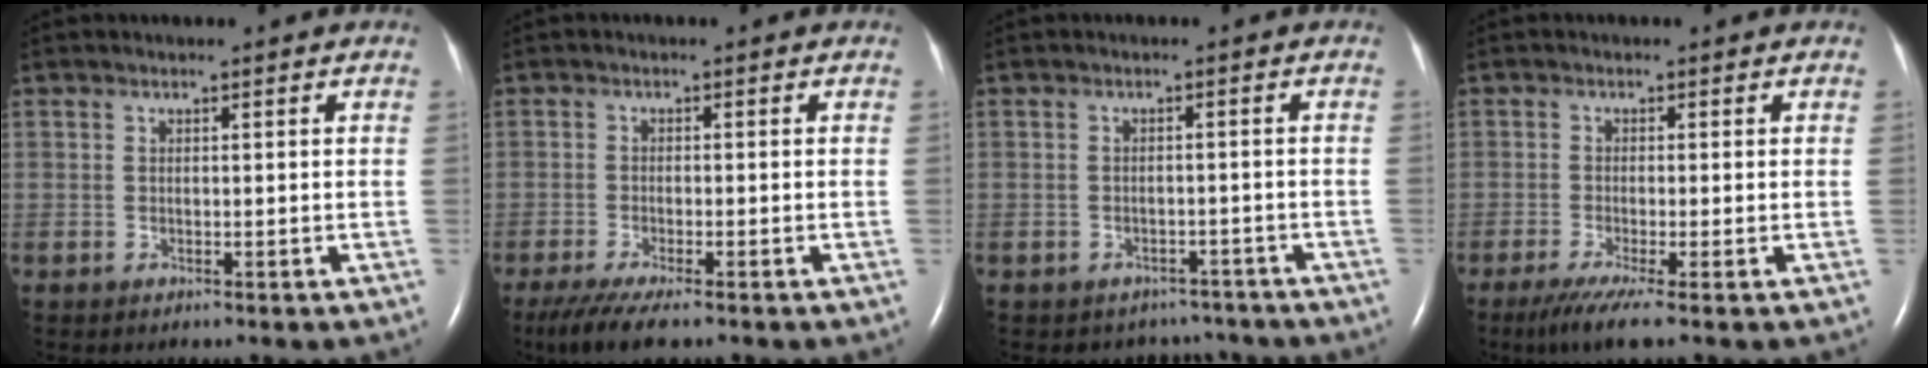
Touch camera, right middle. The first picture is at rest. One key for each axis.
{"total": 6.6, "fx": -4.8, "fy": 1.0, "fz": 4.4, "tx": -0.081, "ty": -0.018, "tz": -0.080}
{"total": 4.9, "fx": -4.2, "fy": 2.5, "fz": -0.3, "tx": 0.007, "ty": 0.018, "tz": -0.048}
{"total": 4.7, "fx": -2.9, "fy": -0.2, "fz": 3.6, "tx": -0.069, "ty": -0.016, "tz": -0.057}